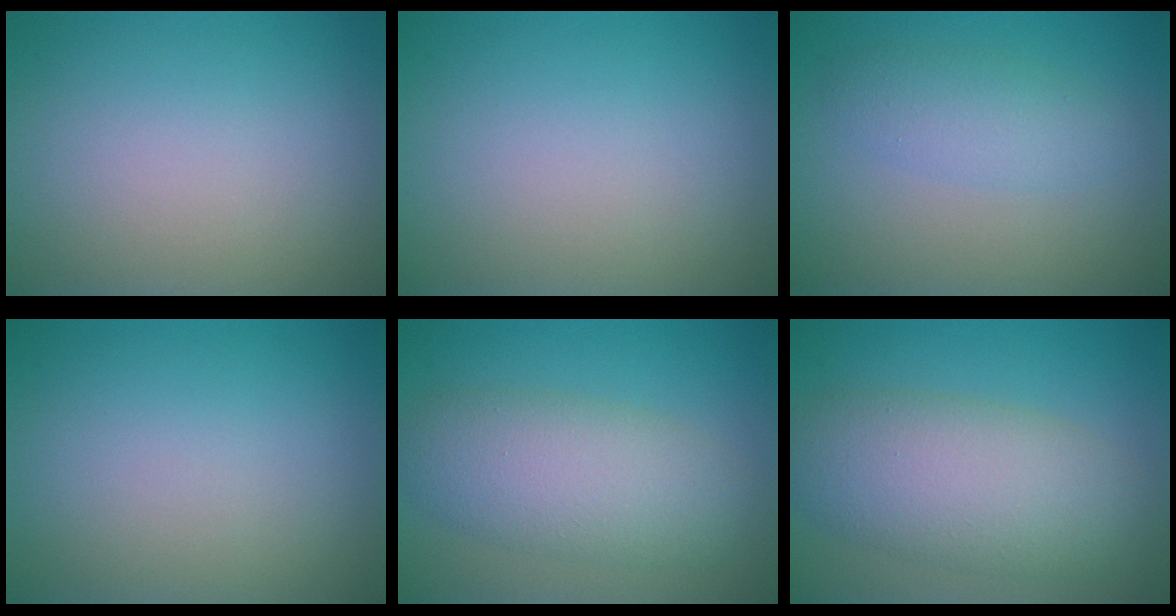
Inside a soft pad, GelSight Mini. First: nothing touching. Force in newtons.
{"total": 0.0}
{"total": 2.7, "press": 2.7, "slide": 0.0}
{"total": 0.0}
{"total": 6.2, "press": 6.2, "slide": 0.4}
{"total": 7.6, "press": 7.6, "slide": 0.3}